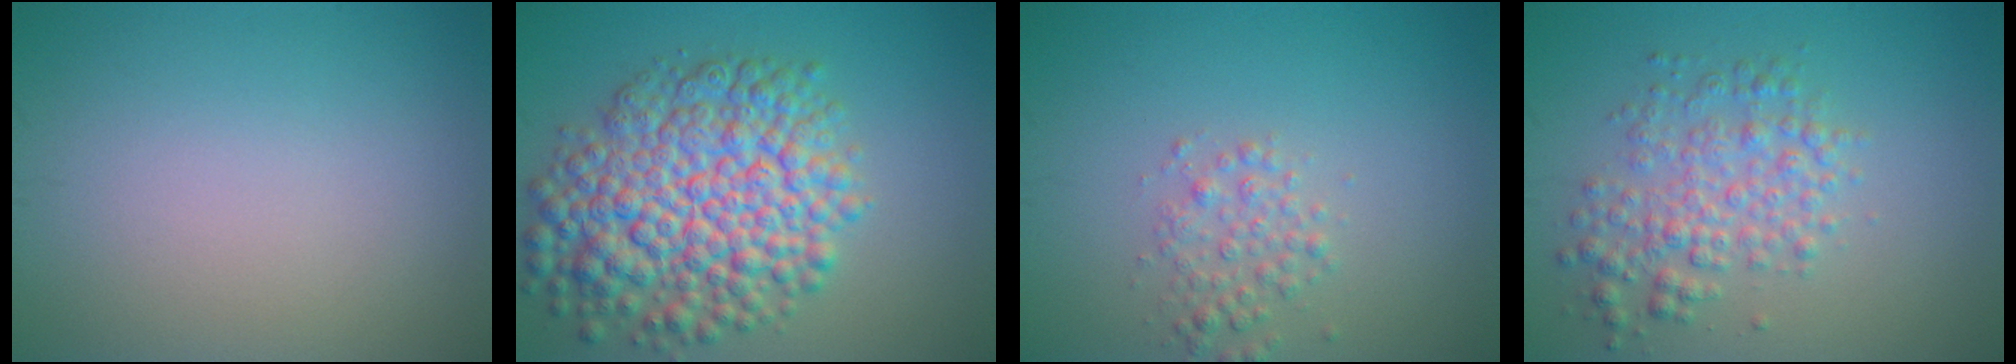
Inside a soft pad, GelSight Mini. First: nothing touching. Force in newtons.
{"total": 9.9, "press": 9.9, "slide": 0.3}
{"total": 2.1, "press": 2.1, "slide": 0.0}
{"total": 3.8, "press": 3.8, "slide": 0.1}